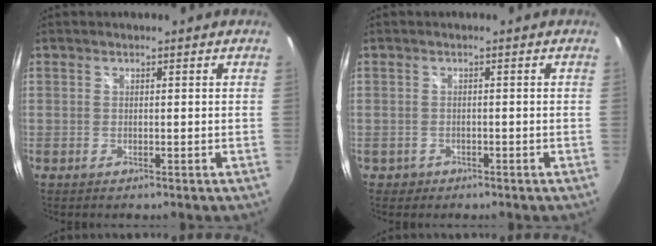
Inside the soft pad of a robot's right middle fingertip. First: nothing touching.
{"total": 1.9, "force": [-0.9, 1.7, 0.3], "torque": [-0.012, -0.003, -0.012]}